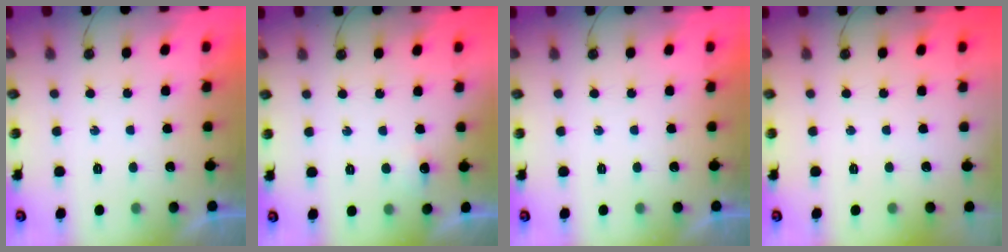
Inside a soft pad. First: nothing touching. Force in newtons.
{"total": 12.5, "press": 4.7, "slide": 11.6}
{"total": 0.0}
{"total": 0.0}